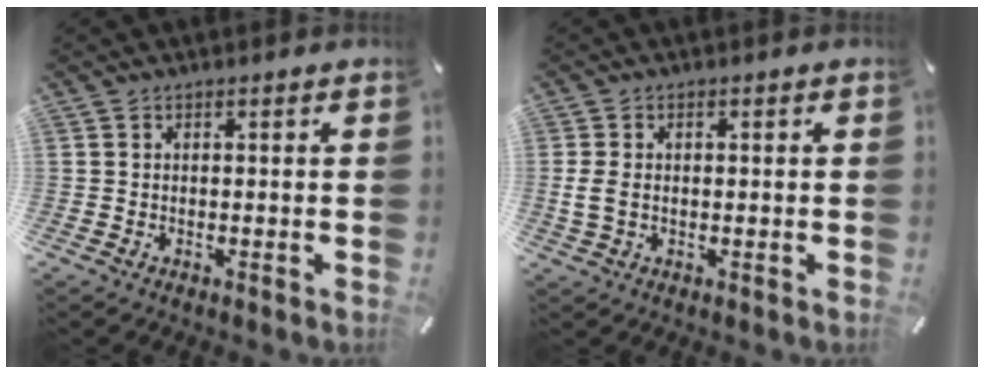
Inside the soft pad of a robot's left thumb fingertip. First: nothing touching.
{"total": 3.6, "force": [0.1, 2.5, 2.6], "torque": [-0.065, 0.001, -0.001]}